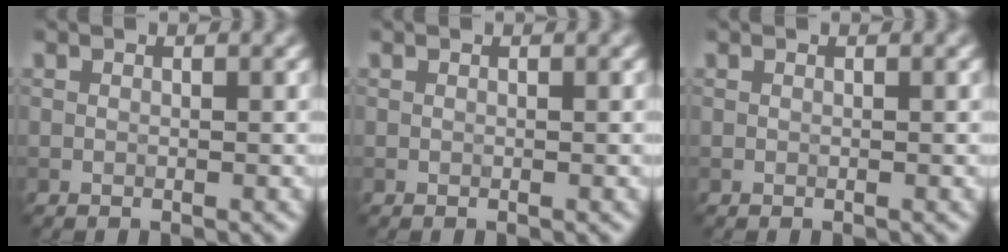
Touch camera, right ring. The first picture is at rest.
{"total": 0.0}
{"total": 0.0}